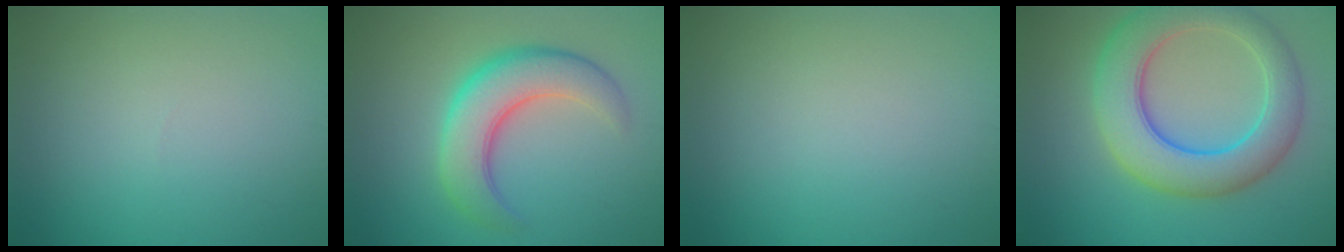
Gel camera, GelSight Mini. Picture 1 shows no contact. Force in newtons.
{"total": 6.3, "press": 6.3, "slide": 0.4}
{"total": 0.0}
{"total": 8.2, "press": 8.2, "slide": 0.2}